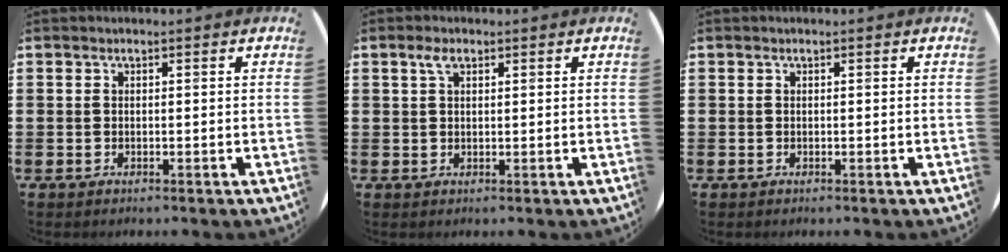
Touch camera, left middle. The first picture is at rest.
{"total": 1.9, "force": [1.1, 0.9, 1.3], "torque": [-0.020, 0.003, 0.017]}
{"total": 0.0}